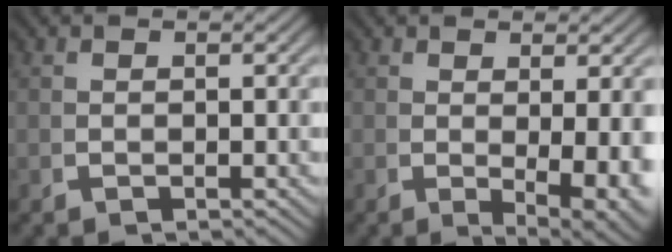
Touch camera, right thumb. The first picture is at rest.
{"total": 5.2, "force": [-0.5, 2.2, 4.6], "torque": [-0.078, -0.023, 0.007]}